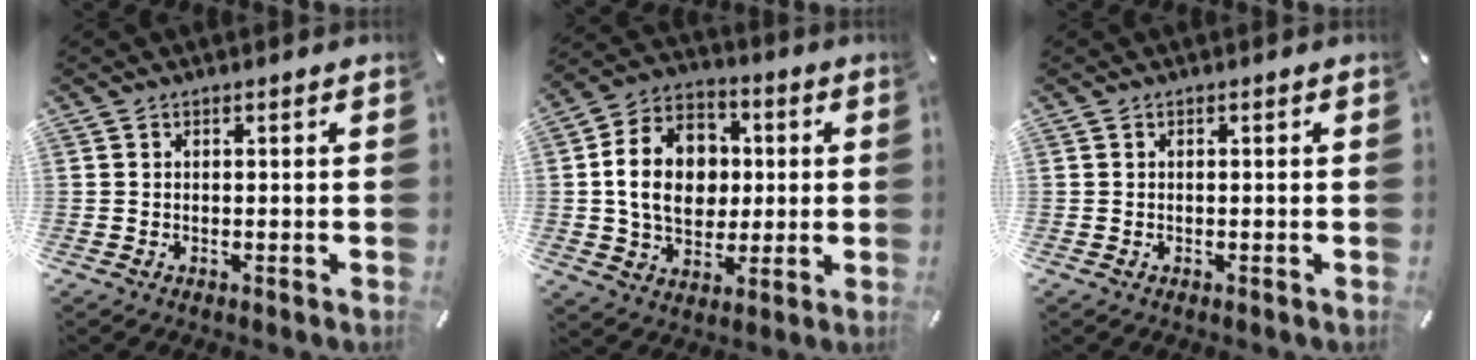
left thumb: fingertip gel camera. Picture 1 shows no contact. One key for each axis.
{"total": 15.3, "fx": 0.4, "fy": 12.4, "fz": 9.0, "tx": -0.173, "ty": 0.018, "tz": 0.008}
{"total": 0.0}